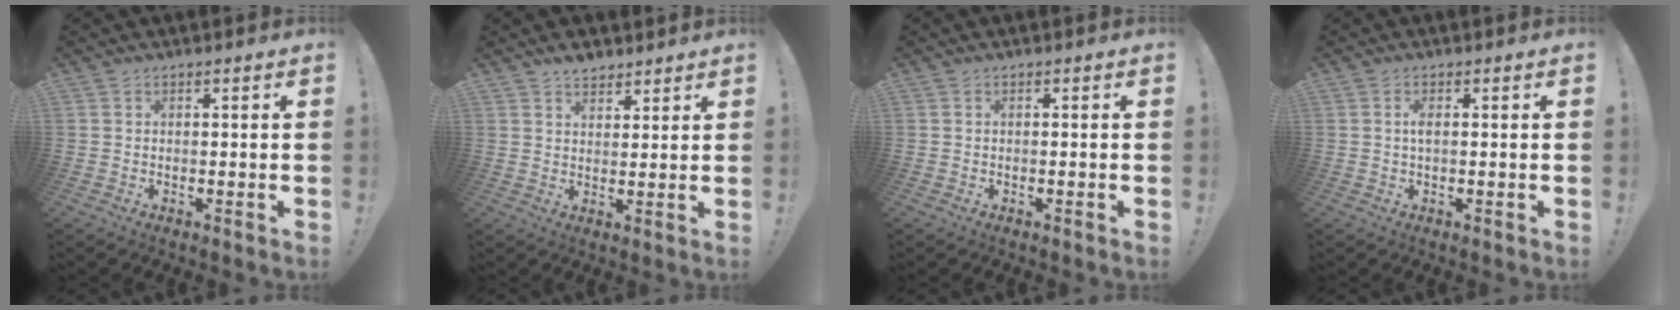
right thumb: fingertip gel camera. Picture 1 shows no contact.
{"total": 4.4, "force": [3.7, 2.4, 0.6], "torque": [0.007, -0.029, 0.066]}
{"total": 0.6, "force": [-0.4, -0.3, 0.1], "torque": [-0.001, -0.003, -0.008]}
{"total": 1.7, "force": [0.0, 0.4, 1.6], "torque": [-0.026, 0.000, -0.004]}